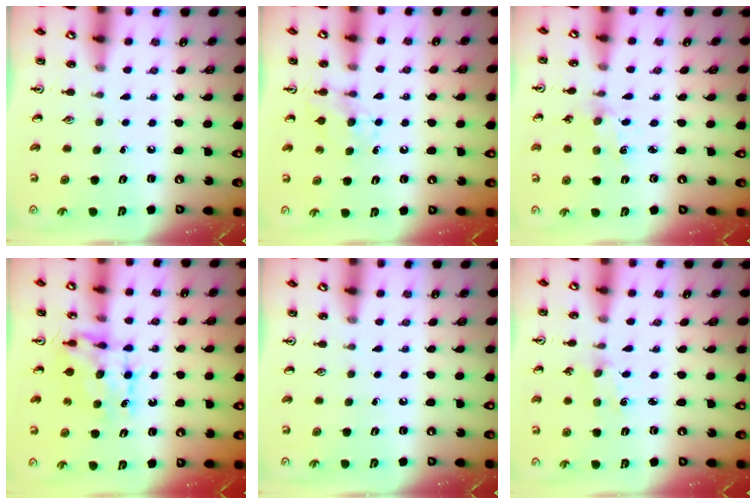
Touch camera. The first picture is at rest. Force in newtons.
{"total": 5.1, "press": 5.0, "slide": 0.7}
{"total": 1.8, "press": 1.8, "slide": 0.3}
{"total": 8.3, "press": 8.2, "slide": 0.8}
{"total": 0.0}
{"total": 1.3, "press": 1.3, "slide": 0.2}